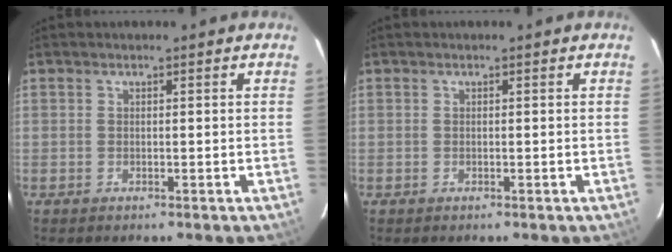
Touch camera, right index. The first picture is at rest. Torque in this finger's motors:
{"motor_torque": [0.00, 0.00, 0.02, 0.00]}